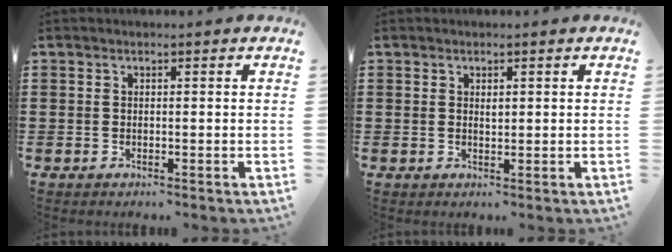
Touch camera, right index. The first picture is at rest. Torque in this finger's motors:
{"motor_torque": [0.69, 1.17, 0.09, 0.00]}